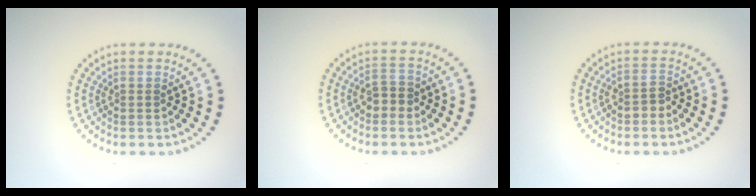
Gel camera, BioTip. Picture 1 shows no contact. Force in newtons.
{"total": 1.9, "press": 1.8, "slide": 0.6}
{"total": 1.5, "press": 1.3, "slide": 0.7}